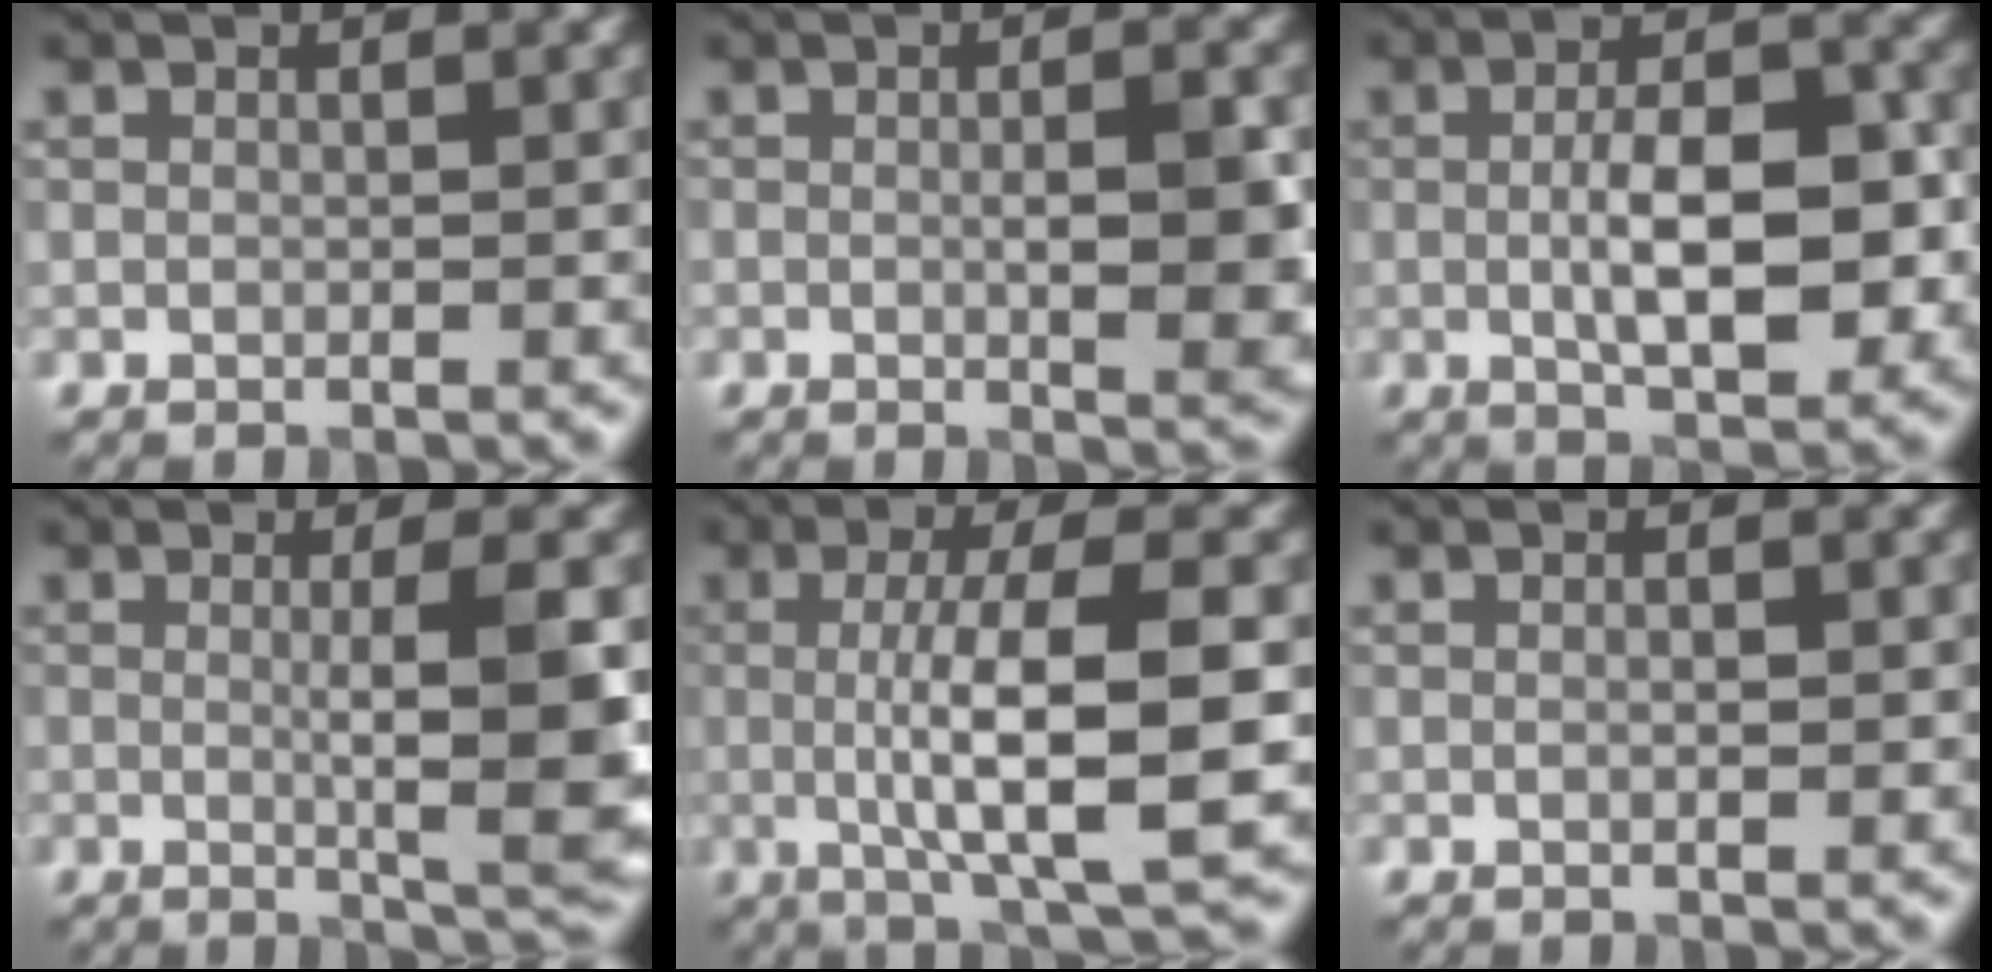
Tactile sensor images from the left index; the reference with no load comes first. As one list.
[{"total": 4.3, "force": [-0.4, 1.1, 4.2], "torque": [-0.063, -0.003, -0.003]}, {"total": 7.3, "force": [-0.4, 2.9, 6.7], "torque": [-0.110, -0.003, -0.006]}, {"total": 6.4, "force": [-0.2, 1.1, 6.3], "torque": [-0.092, -0.007, 0.001]}, {"total": 8.9, "force": [-0.5, 2.1, 8.6], "torque": [-0.127, -0.006, -0.007]}, {"total": 0.7, "force": [0.0, 0.2, 0.7], "torque": [-0.009, -0.006, 0.001]}]